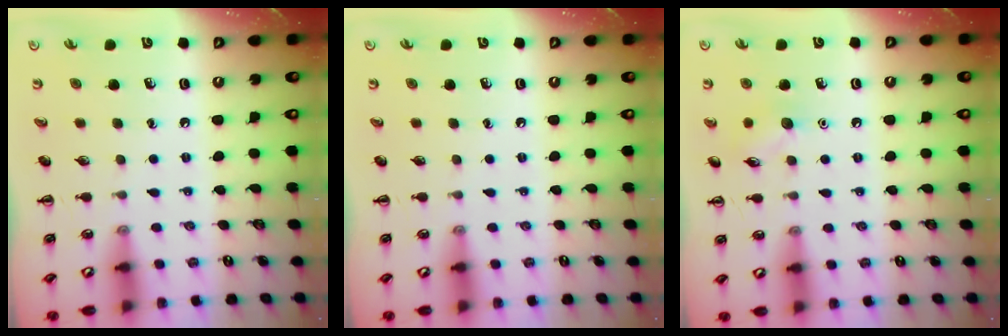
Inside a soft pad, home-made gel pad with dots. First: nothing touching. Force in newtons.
{"total": 0.0}
{"total": 7.3, "press": 7.1, "slide": 1.6}